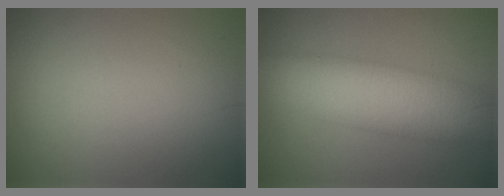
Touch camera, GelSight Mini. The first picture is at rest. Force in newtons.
{"total": 8.7, "press": 8.7, "slide": 0.3}